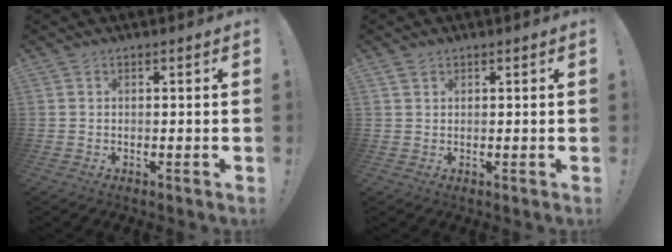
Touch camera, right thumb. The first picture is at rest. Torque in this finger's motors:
{"motor_torque": [-0.21, -0.26, -0.03, 0.30, 0.00]}